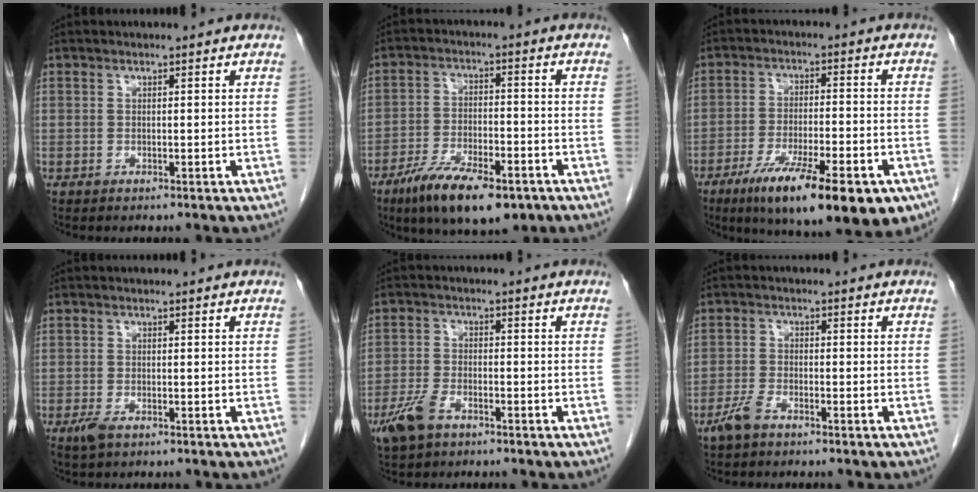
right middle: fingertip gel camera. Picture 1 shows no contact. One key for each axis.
{"total": 12.5, "fx": -8.1, "fy": 4.0, "fz": 8.7, "tx": -0.148, "ty": -0.016, "tz": -0.133}
{"total": 18.3, "fx": -11.1, "fy": 4.2, "fz": 14.0, "tx": -0.181, "ty": -0.028, "tz": -0.167}
{"total": 2.0, "fx": -1.2, "fy": 0.7, "fz": 1.4, "tx": -0.034, "ty": -0.003, "tz": -0.020}
{"total": 5.6, "fx": -3.6, "fy": 2.5, "fz": 3.5, "tx": -0.080, "ty": -0.003, "tz": -0.066}
{"total": 3.3, "fx": -2.4, "fy": 1.0, "fz": 1.9, "tx": -0.047, "ty": -0.001, "tz": -0.048}